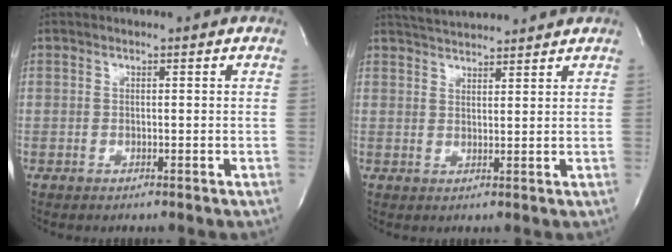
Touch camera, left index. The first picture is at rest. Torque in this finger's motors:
{"motor_torque": [-0.47, -0.21, 0.09, 0.05]}